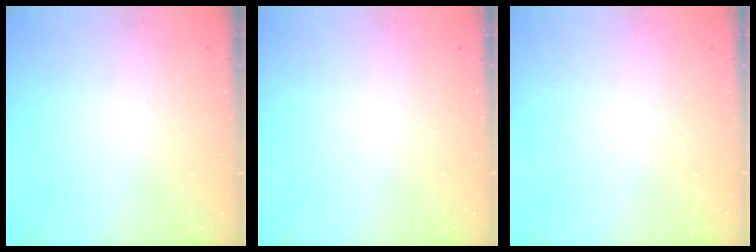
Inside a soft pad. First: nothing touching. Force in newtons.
{"total": 0.0}
{"total": 0.0}